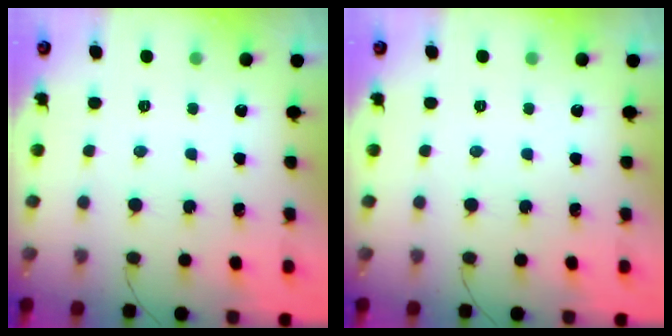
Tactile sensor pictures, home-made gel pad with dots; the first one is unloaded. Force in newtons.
{"total": 0.0}